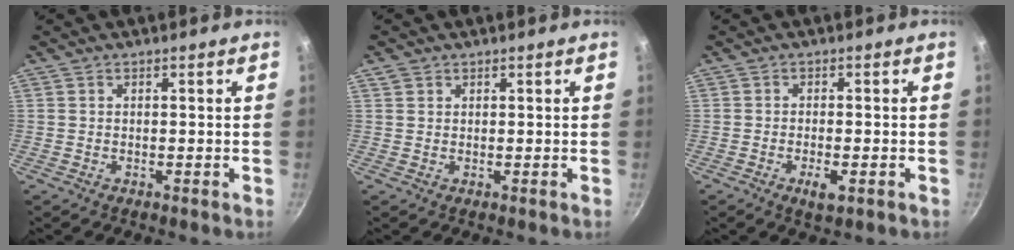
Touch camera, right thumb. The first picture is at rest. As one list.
[{"total": 1.4, "force": [0.7, 1.1, 0.4], "torque": [-0.003, 0.001, 0.010]}, {"total": 3.4, "force": [-1.4, 1.2, 2.9], "torque": [-0.051, 0.003, -0.020]}]